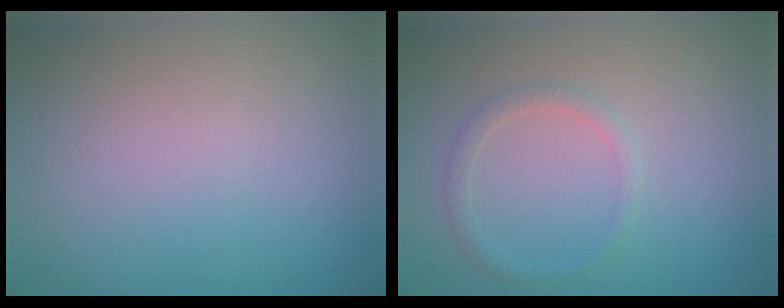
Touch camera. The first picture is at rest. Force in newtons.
{"total": 1.3, "press": 1.3, "slide": 0.1}